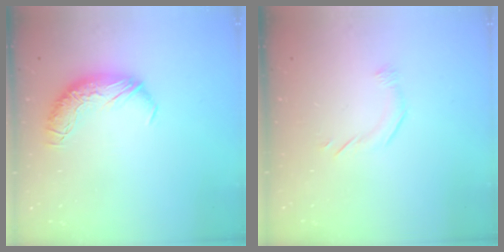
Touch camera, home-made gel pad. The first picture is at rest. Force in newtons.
{"total": 5.9, "press": 5.8, "slide": 1.1}